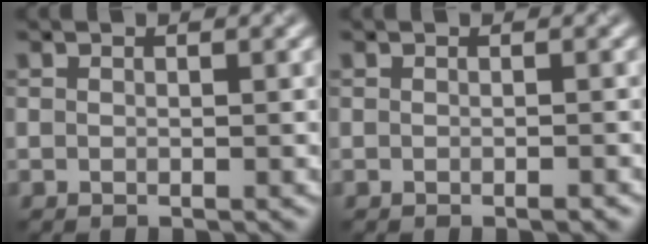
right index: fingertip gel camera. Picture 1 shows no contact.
{"total": 0.8, "force": [-0.5, 0.1, 0.6], "torque": [-0.007, -0.001, -0.004]}